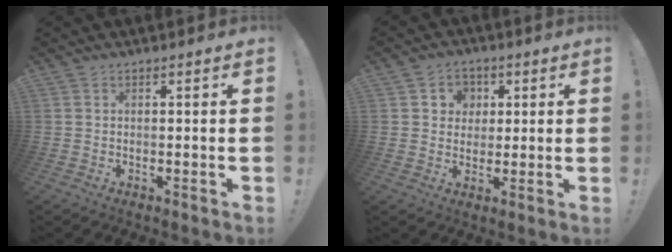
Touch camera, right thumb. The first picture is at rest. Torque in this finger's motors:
{"motor_torque": [0.65, 0.87, 0.01, 0.02, 0.19]}